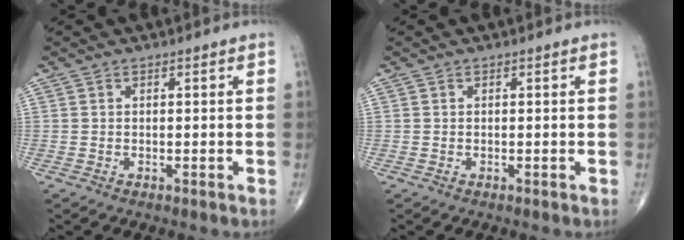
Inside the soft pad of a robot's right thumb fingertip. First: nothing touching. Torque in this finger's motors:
{"motor_torque": [-0.12, -0.03, 0.00, 0.00, 0.00]}